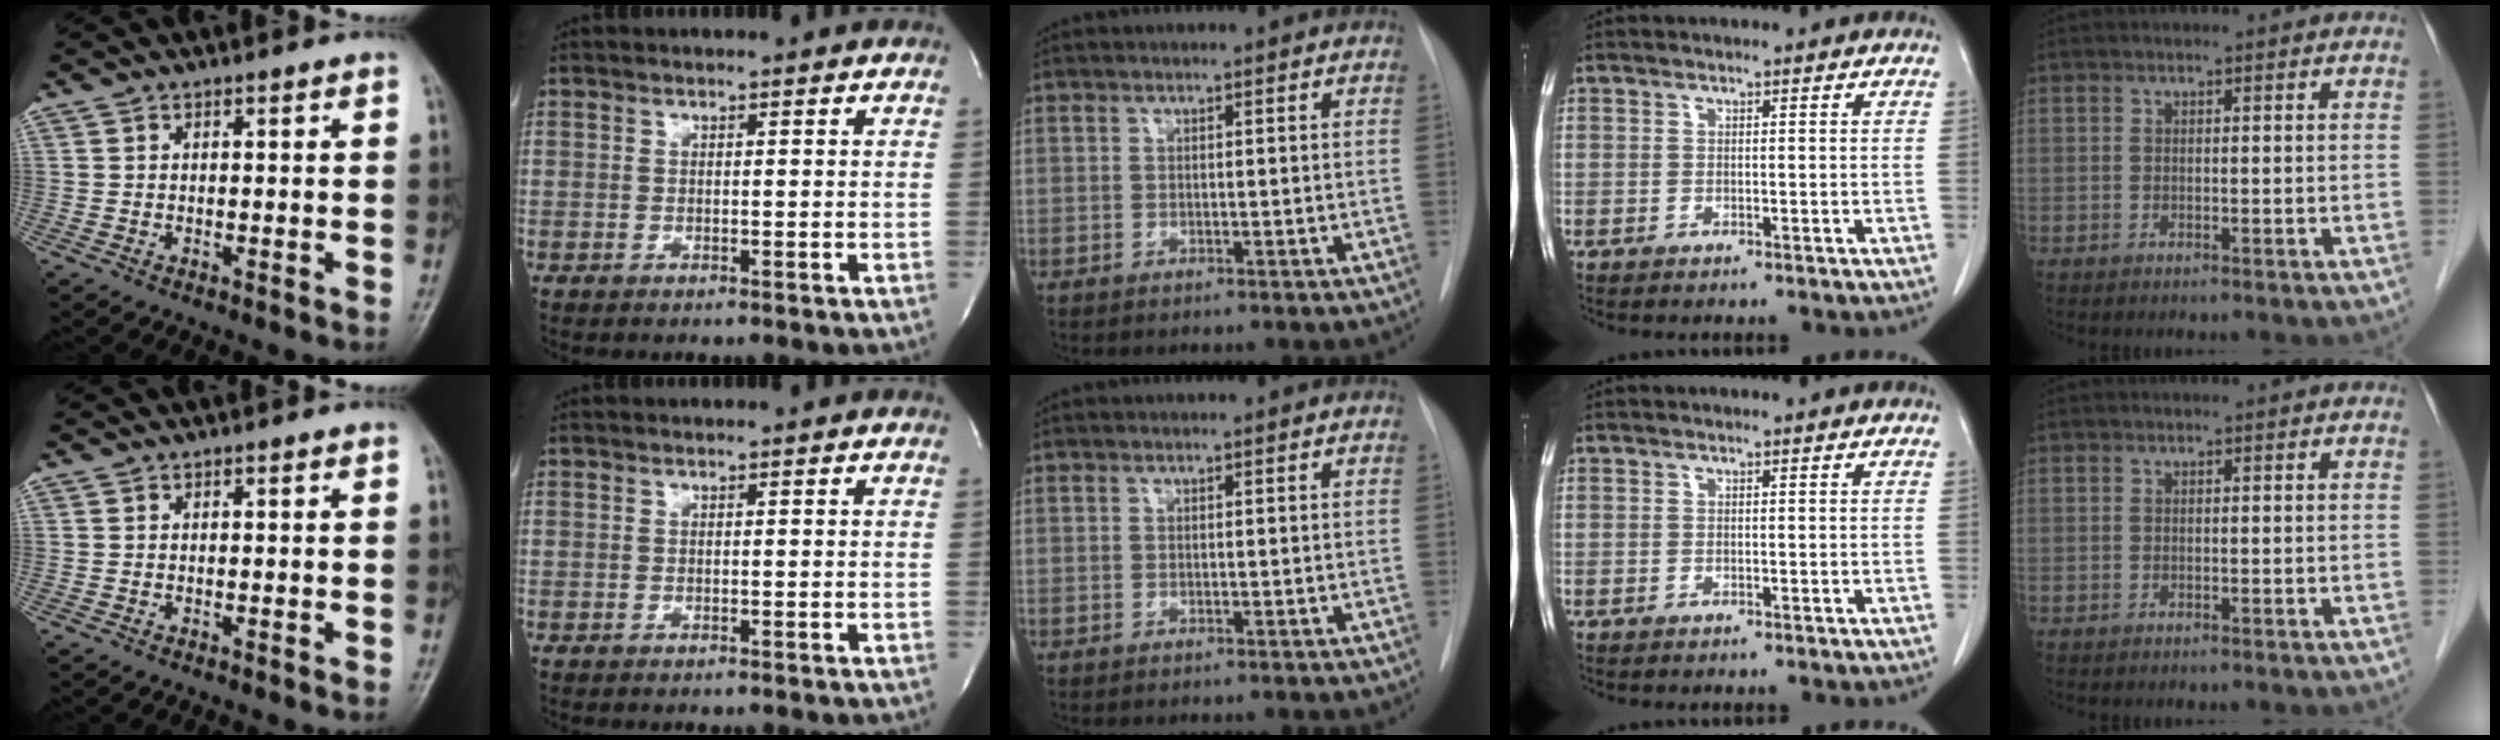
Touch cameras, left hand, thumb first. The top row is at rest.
{}